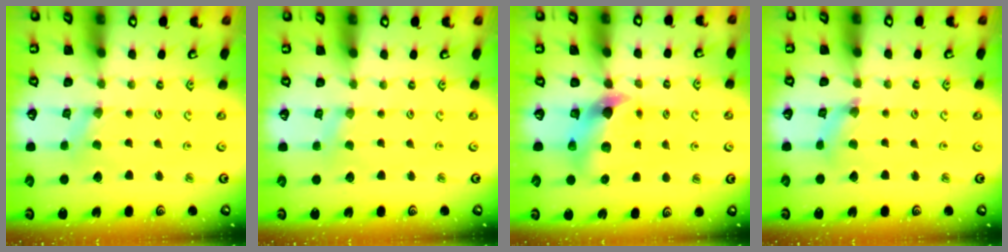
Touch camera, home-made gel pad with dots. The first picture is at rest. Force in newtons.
{"total": 1.3, "press": 1.2, "slide": 0.2}
{"total": 8.2, "press": 8.1, "slide": 0.8}
{"total": 2.4, "press": 2.4, "slide": 0.2}